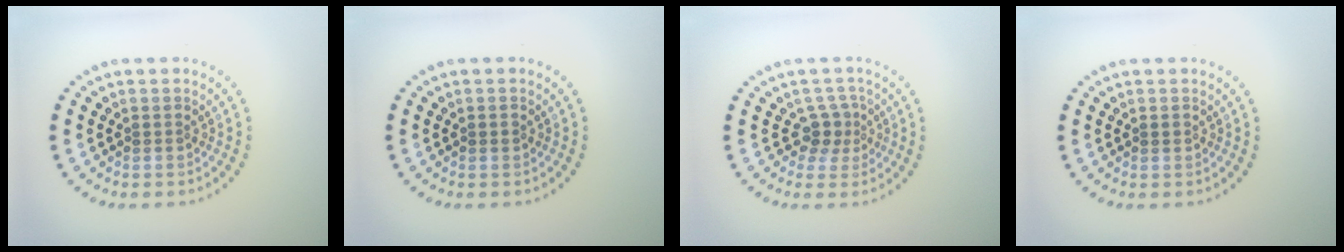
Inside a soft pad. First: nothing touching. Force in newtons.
{"total": 0.6, "press": 0.6, "slide": 0.2}
{"total": 2.0, "press": 1.4, "slide": 1.4}
{"total": 0.5, "press": 0.5, "slide": 0.1}